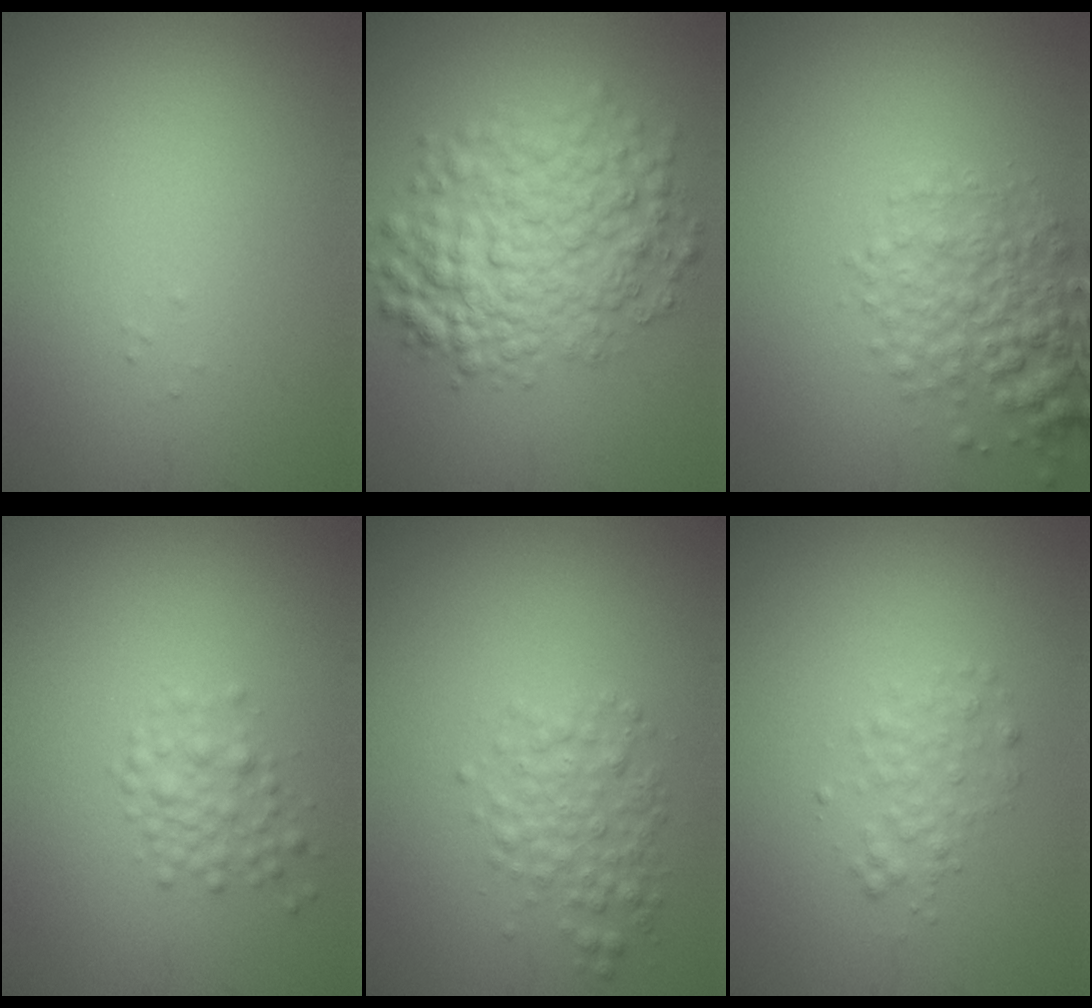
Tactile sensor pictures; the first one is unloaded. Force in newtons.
{"total": 7.0, "press": 7.0, "slide": 0.2}
{"total": 4.0, "press": 4.0, "slide": 0.2}
{"total": 1.9, "press": 1.9, "slide": 0.1}
{"total": 2.6, "press": 2.6, "slide": 0.0}
{"total": 1.7, "press": 1.7, "slide": 0.0}